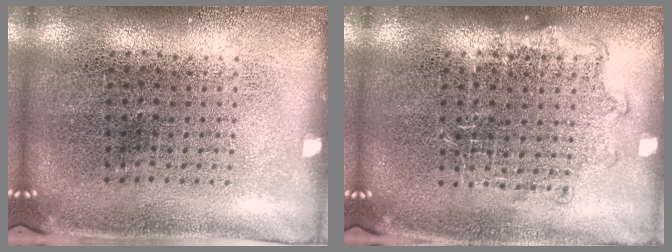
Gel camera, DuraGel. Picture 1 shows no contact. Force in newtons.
{"total": 1.1, "press": 0.9, "slide": 0.5}